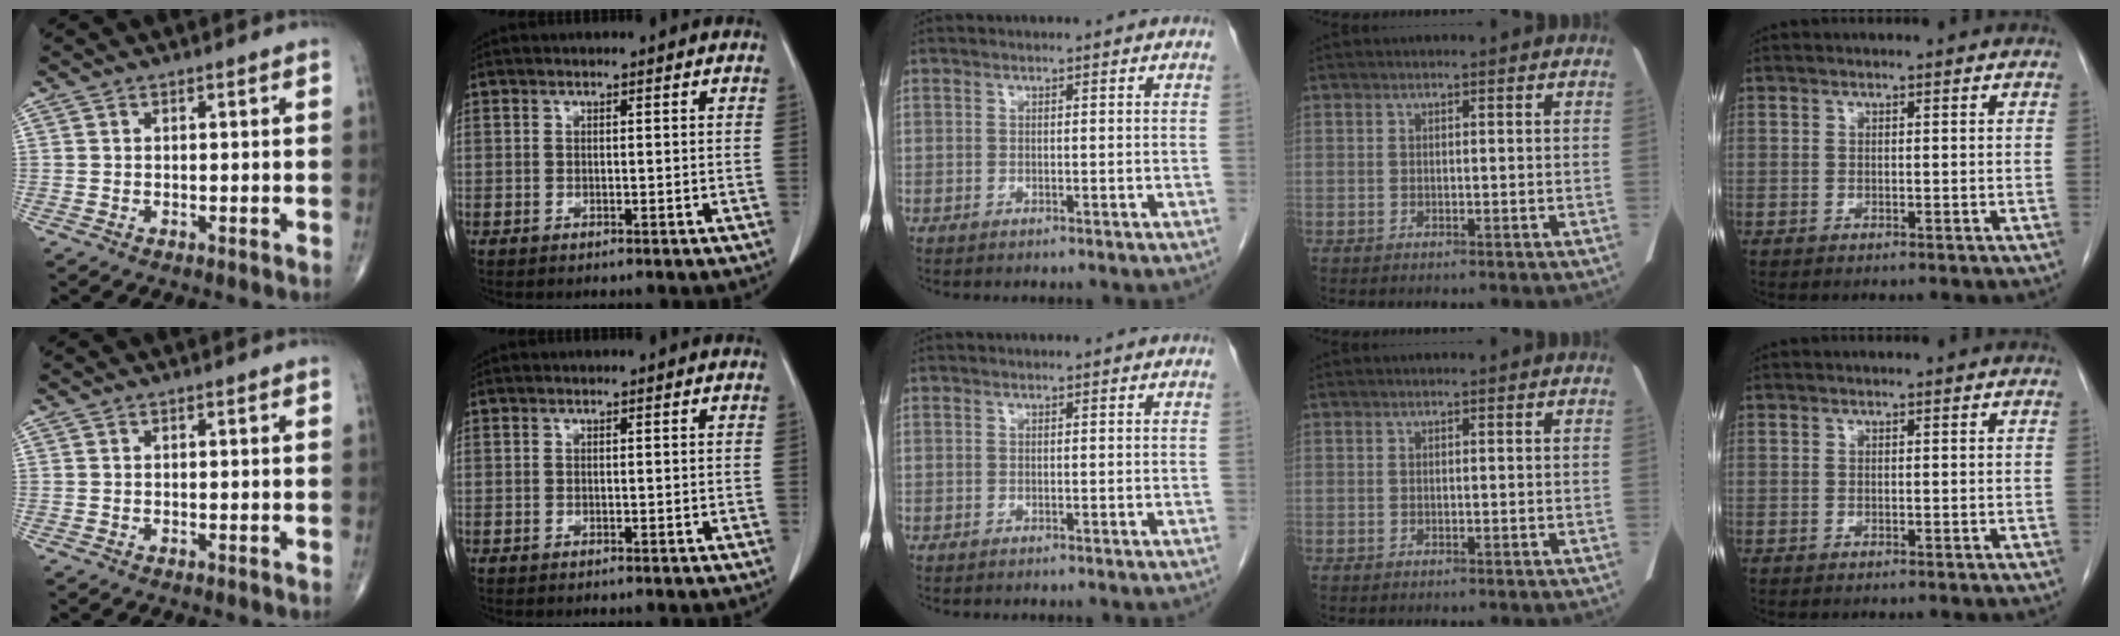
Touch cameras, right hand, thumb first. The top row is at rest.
{}